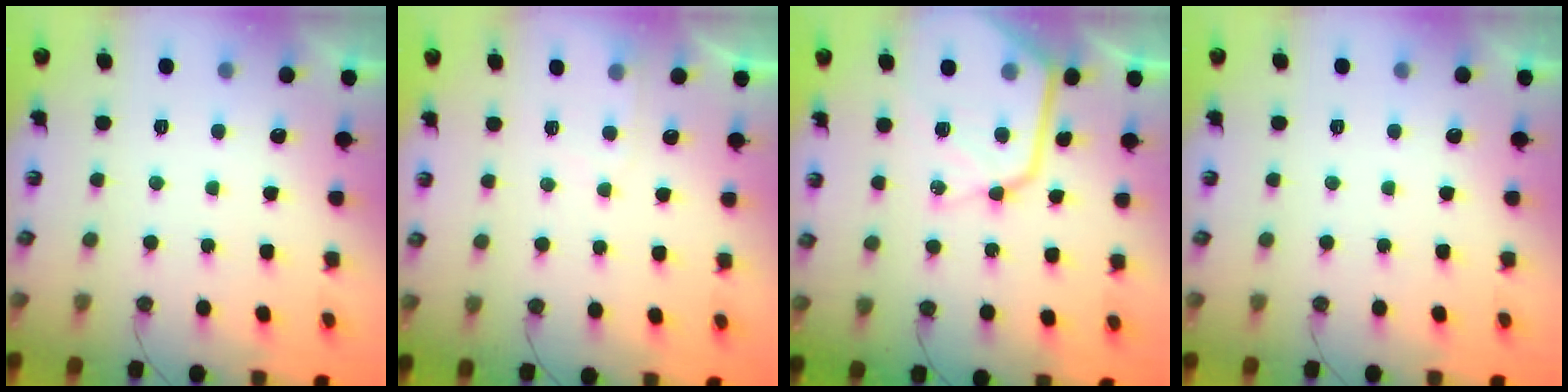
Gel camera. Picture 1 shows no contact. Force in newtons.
{"total": 4.4, "press": 4.3, "slide": 0.6}
{"total": 16.1, "press": 16.1, "slide": 1.6}
{"total": 0.0}